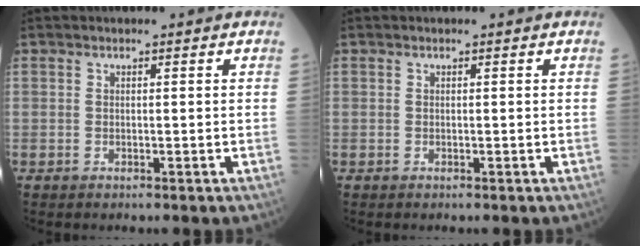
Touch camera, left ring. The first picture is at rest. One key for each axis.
{"total": 0.0}